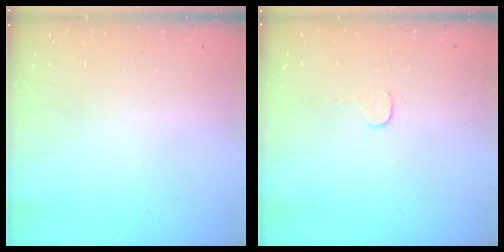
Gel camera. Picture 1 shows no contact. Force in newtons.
{"total": 3.0, "press": 3.0, "slide": 0.3}